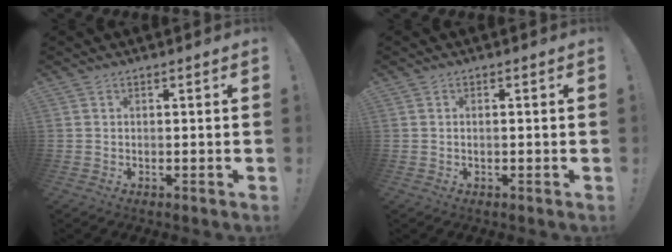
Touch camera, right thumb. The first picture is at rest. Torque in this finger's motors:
{"motor_torque": [-0.11, -0.23, -0.07, 0.11, 0.08]}